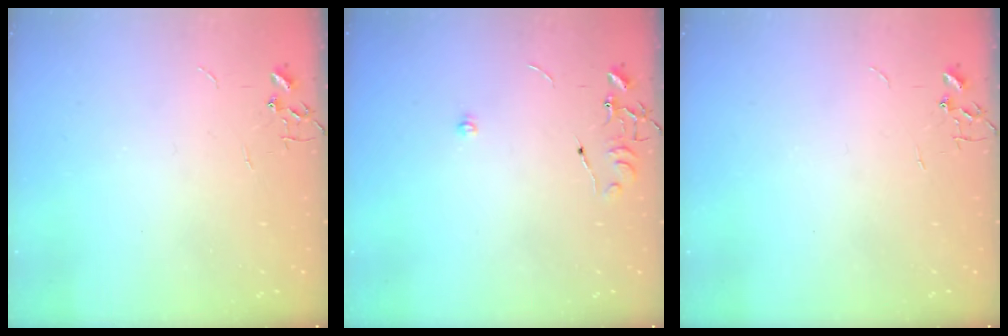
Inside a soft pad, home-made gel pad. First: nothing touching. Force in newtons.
{"total": 6.4, "press": 6.4, "slide": 0.7}
{"total": 0.0}